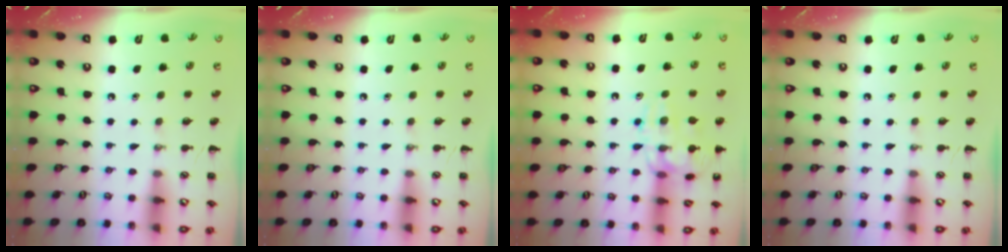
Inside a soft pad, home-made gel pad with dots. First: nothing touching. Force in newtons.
{"total": 0.0}
{"total": 14.4, "press": 14.3, "slide": 1.4}
{"total": 0.0}